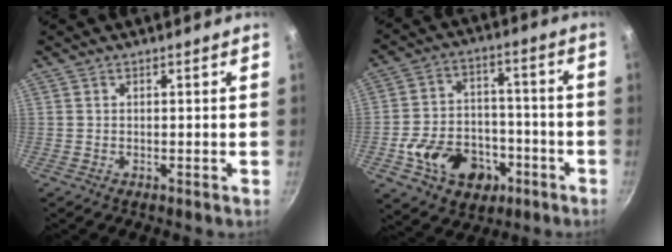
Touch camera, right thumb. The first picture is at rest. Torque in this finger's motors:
{"motor_torque": [1.22, 0.84, -0.03, -0.18, 0.38]}